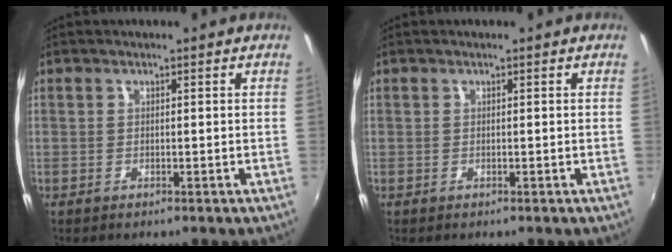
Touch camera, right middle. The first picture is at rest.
{"total": 0.0}